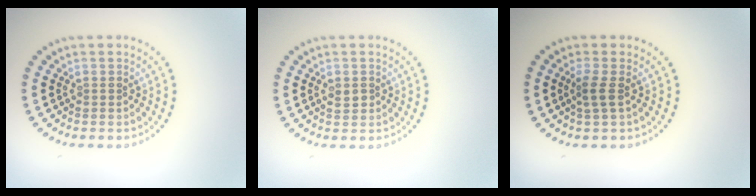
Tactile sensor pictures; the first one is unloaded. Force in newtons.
{"total": 1.3, "press": 1.3, "slide": 0.1}
{"total": 1.6, "press": 1.3, "slide": 0.9}